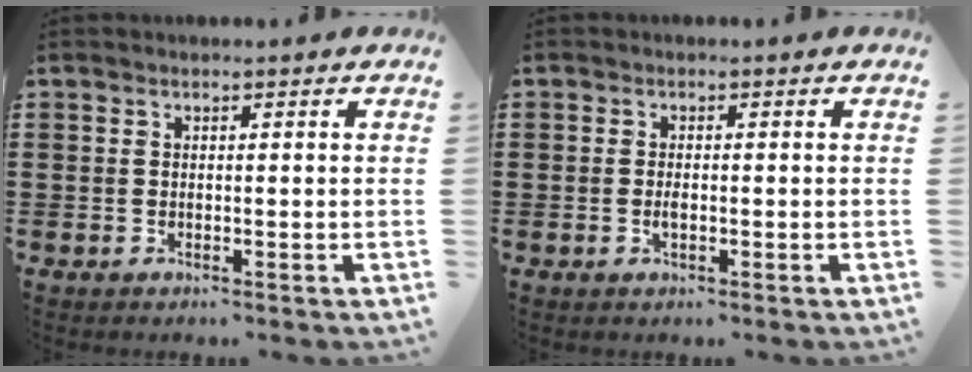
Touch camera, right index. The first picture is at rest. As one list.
[{"total": 1.3, "force": [-0.2, 0.3, 1.2], "torque": [-0.023, -0.006, -0.002]}]